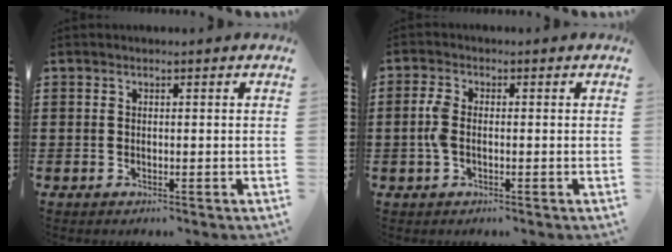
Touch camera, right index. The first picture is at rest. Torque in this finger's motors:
{"motor_torque": [0.77, 0.67, 0.45, 0.11]}